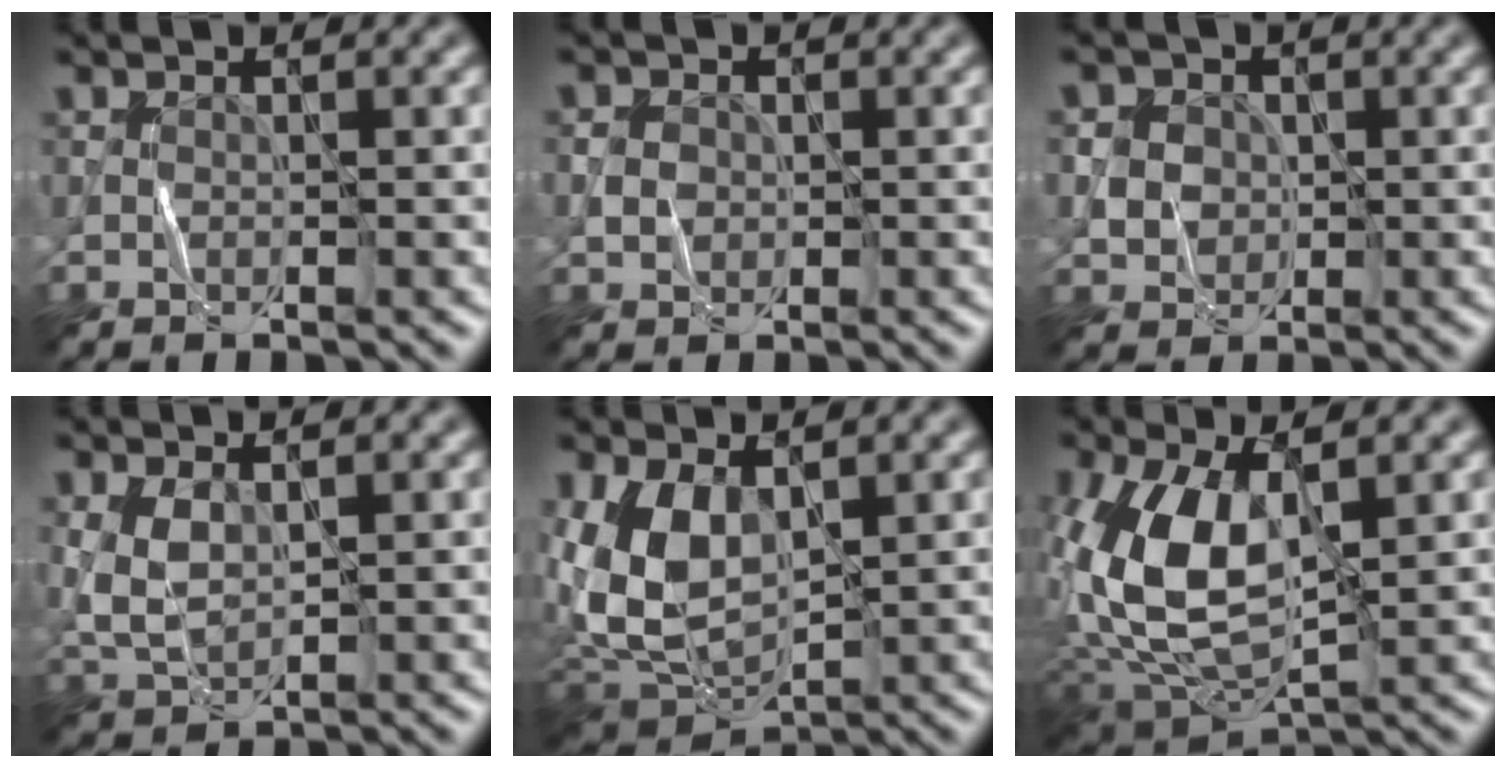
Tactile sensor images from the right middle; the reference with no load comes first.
{"total": 1.8, "force": [0.0, 1.6, 0.8], "torque": [-0.020, 0.000, 0.002]}
{"total": 4.9, "force": [1.3, 4.3, 1.9], "torque": [-0.034, 0.019, 0.018]}
{"total": 2.9, "force": [0.9, 1.6, 2.3], "torque": [-0.057, -0.002, 0.024]}
{"total": 8.2, "force": [1.2, 5.0, 6.3], "torque": [-0.148, -0.009, 0.020]}
{"total": 10.9, "force": [1.3, 5.9, 9.1], "torque": [-0.210, -0.006, 0.025]}